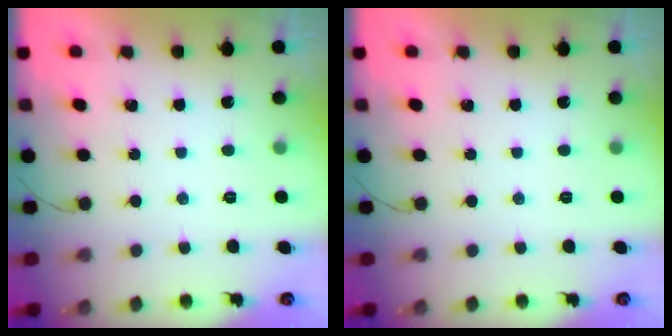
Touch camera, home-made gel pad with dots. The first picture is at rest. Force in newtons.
{"total": 0.0}